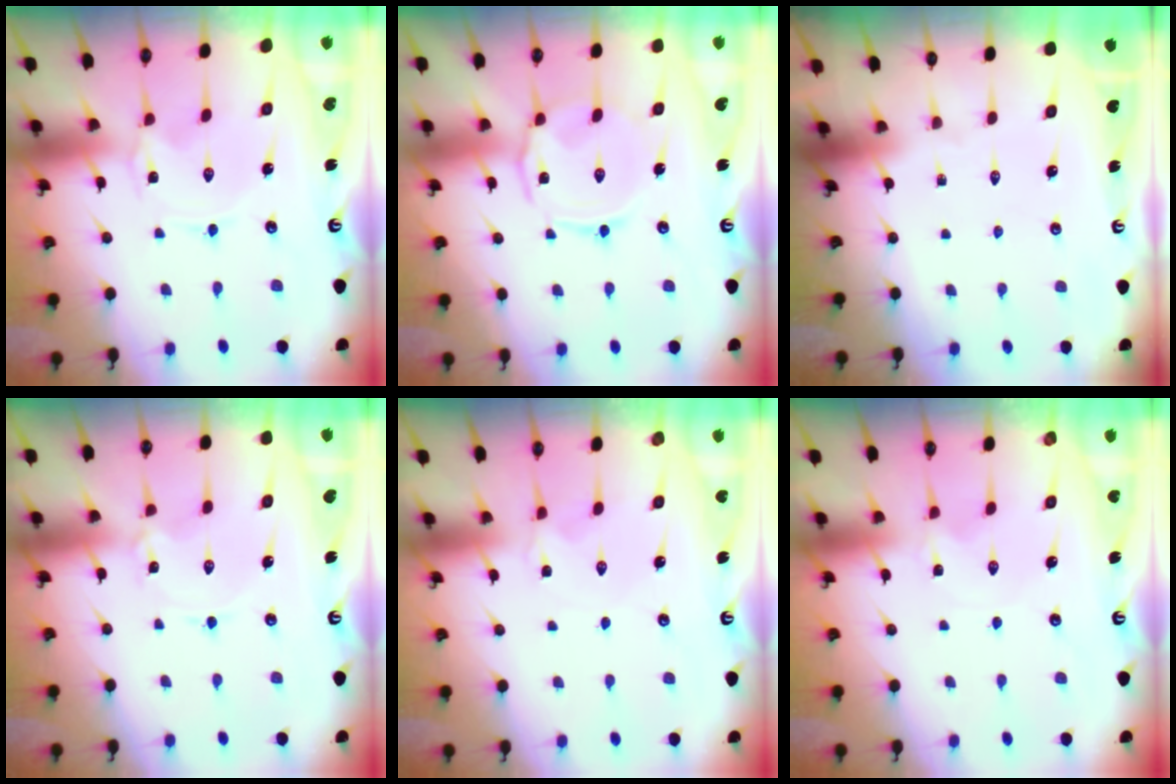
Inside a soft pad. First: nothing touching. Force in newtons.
{"total": 5.2, "press": 5.2, "slide": 0.4}
{"total": 0.0}
{"total": 1.4, "press": 1.3, "slide": 0.2}
{"total": 1.7, "press": 1.6, "slide": 0.3}
{"total": 0.0}